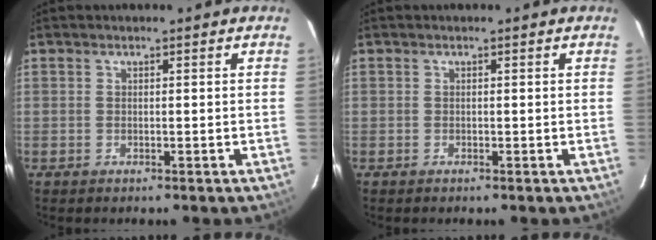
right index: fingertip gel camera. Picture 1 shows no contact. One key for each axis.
{"total": 0.0}